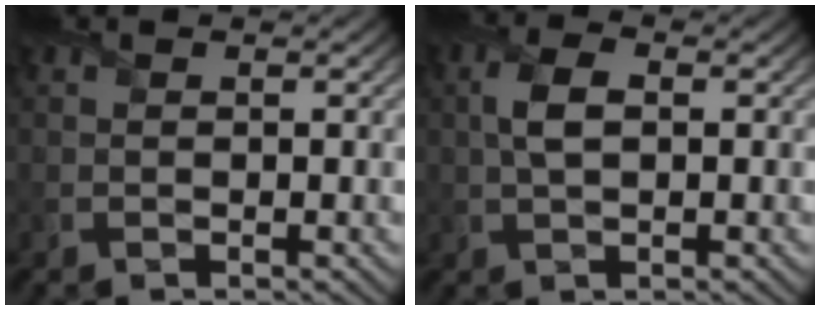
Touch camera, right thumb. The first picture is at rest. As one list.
[{"total": 3.6, "force": [0.4, 1.9, 3.1], "torque": [-0.075, 0.006, 0.006]}]